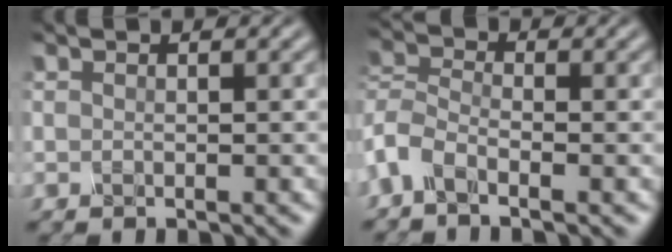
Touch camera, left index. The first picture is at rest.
{"total": 3.3, "force": [-2.8, 1.1, 1.3], "torque": [-0.048, 0.000, -0.053]}